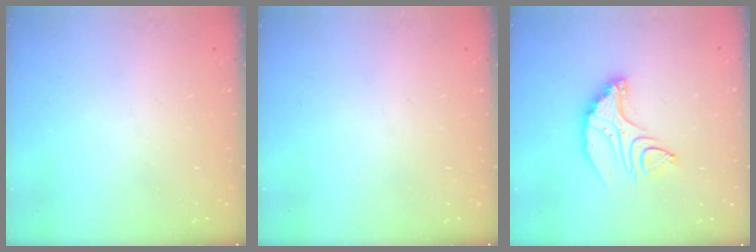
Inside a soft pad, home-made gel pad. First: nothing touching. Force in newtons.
{"total": 0.0}
{"total": 10.4, "press": 10.3, "slide": 0.8}